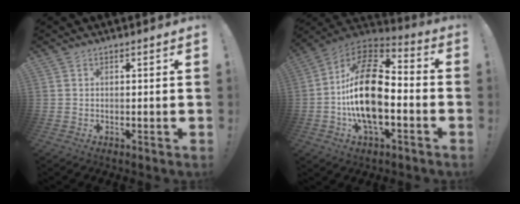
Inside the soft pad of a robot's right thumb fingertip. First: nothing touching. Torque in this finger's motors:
{"motor_torque": [2.32, 2.69, 2.25, -0.52, 0.46]}